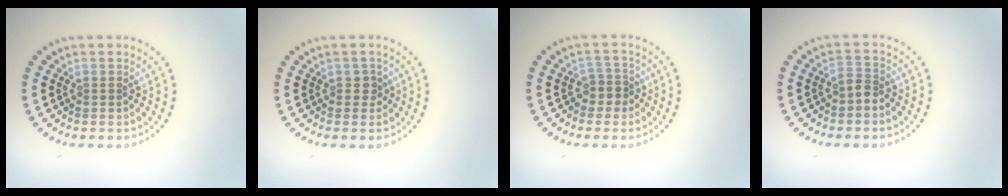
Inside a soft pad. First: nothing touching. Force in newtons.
{"total": 1.0, "press": 0.9, "slide": 0.4}
{"total": 1.9, "press": 1.5, "slide": 1.1}
{"total": 1.5, "press": 1.1, "slide": 1.0}